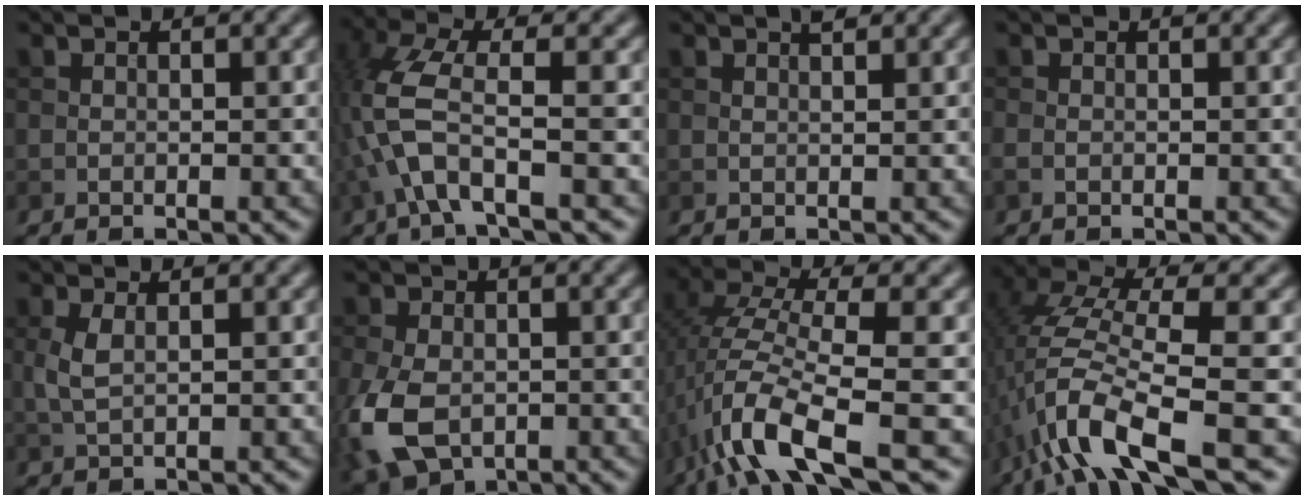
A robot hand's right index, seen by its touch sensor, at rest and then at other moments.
{"total": 5.5, "force": [-2.0, 1.5, 5.0], "torque": [-0.119, 0.008, -0.047]}
{"total": 0.8, "force": [0.7, 0.1, 0.5], "torque": [-0.010, -0.001, 0.012]}
{"total": 0.6, "force": [-0.3, 0.4, 0.4], "torque": [-0.012, -0.003, -0.007]}
{"total": 2.1, "force": [0.3, 0.9, 1.8], "torque": [-0.050, 0.001, 0.008]}
{"total": 8.3, "force": [-2.4, 5.5, 5.7], "torque": [-0.151, -0.025, -0.045]}
{"total": 9.1, "force": [-4.2, 2.2, 7.7], "torque": [-0.153, 0.013, -0.087]}
{"total": 9.5, "force": [-3.5, 2.6, 8.5], "torque": [-0.166, 0.014, -0.076]}